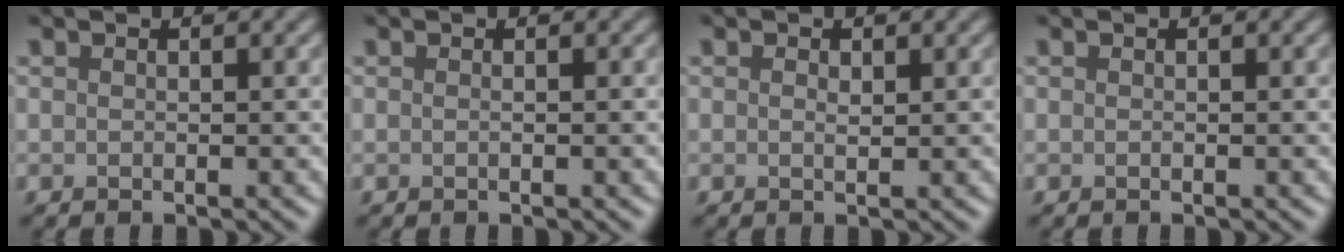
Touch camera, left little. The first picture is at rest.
{"total": 0.5, "force": [0.0, 0.1, 0.5], "torque": [-0.008, -0.003, -0.004]}
{"total": 0.7, "force": [0.2, 0.3, 0.6], "torque": [-0.010, -0.001, 0.003]}
{"total": 0.0}